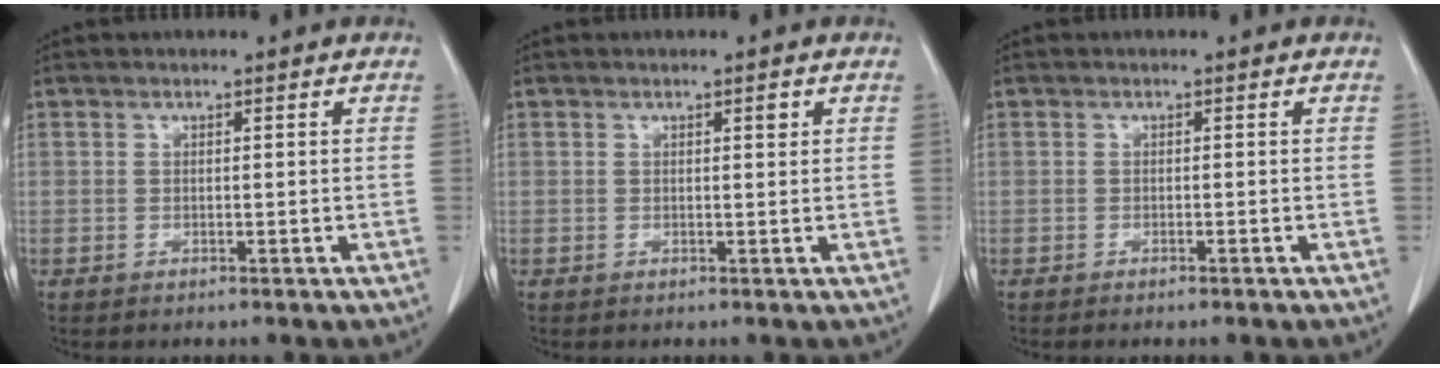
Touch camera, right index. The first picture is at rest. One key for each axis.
{"total": 1.0, "fx": 0.5, "fy": 0.3, "fz": 0.8, "tx": -0.009, "ty": 0.001, "tz": 0.005}
{"total": 0.8, "fx": -0.7, "fy": 0.0, "fz": 0.5, "tx": -0.011, "ty": -0.001, "tz": -0.008}